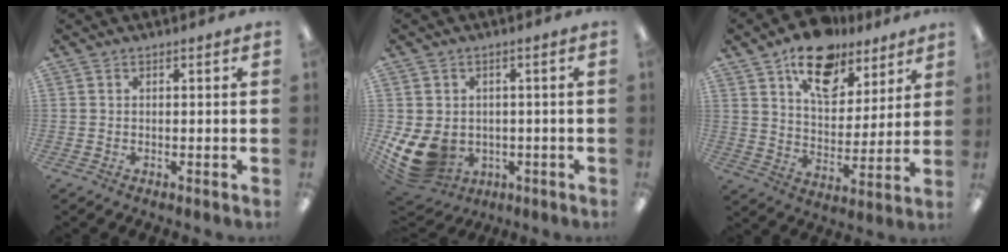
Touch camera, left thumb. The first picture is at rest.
{"total": 10.1, "force": [-2.6, 8.2, 5.4], "torque": [-0.119, 0.001, -0.039]}
{"total": 16.7, "force": [11.4, 9.2, 8.0], "torque": [-0.124, -0.059, 0.203]}